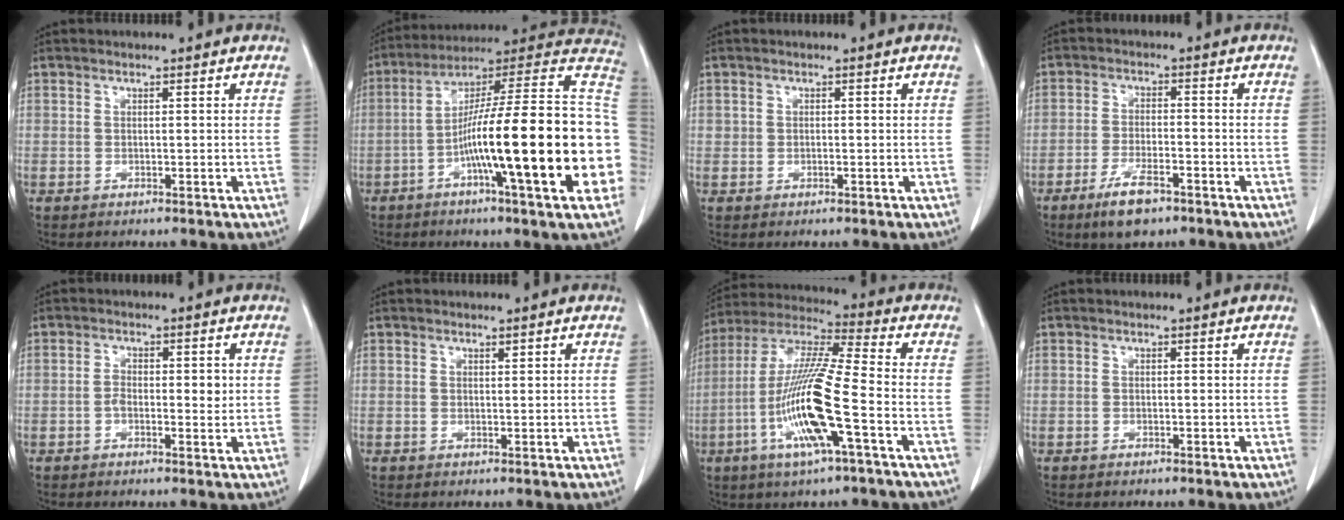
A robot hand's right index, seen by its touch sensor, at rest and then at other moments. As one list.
[{"total": 27.6, "force": [-5.3, 1.4, 27.0], "torque": [-0.312, 0.009, -0.098]}, {"total": 0.6, "force": [0.0, 0.6, 0.1], "torque": [0.004, 0.003, -0.001]}, {"total": 6.4, "force": [-4.2, 1.8, 4.5], "torque": [-0.091, -0.008, -0.070]}, {"total": 3.3, "force": [-0.2, 1.6, 2.9], "torque": [-0.043, 0.005, -0.003]}, {"total": 0.5, "force": [0.4, 0.1, 0.3], "torque": [-0.008, -0.004, 0.006]}, {"total": 15.4, "force": [-4.8, 0.5, 14.7], "torque": [-0.302, -0.009, -0.097]}, {"total": 0.0}]